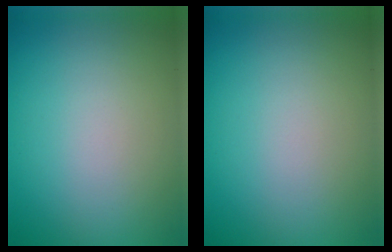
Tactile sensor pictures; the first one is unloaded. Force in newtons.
{"total": 0.0}